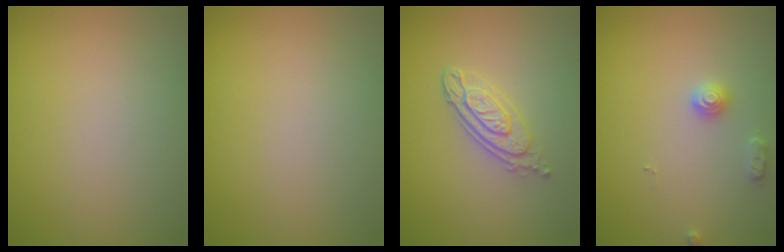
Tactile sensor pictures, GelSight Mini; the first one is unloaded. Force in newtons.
{"total": 0.0}
{"total": 3.4, "press": 2.7, "slide": 1.9}
{"total": 1.7, "press": 1.7, "slide": 0.3}